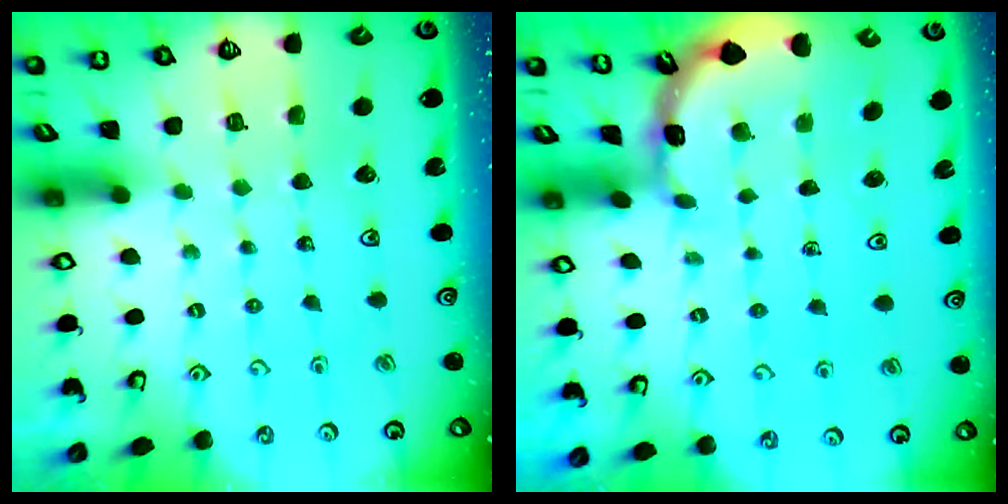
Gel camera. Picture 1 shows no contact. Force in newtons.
{"total": 1.9, "press": 1.9, "slide": 0.1}